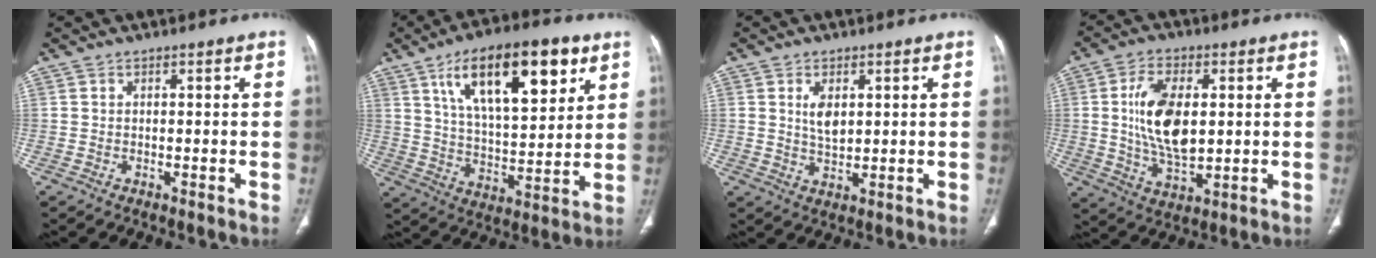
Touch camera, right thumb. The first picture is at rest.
{"total": 21.0, "force": [10.0, 8.5, 16.4], "torque": [-0.230, -0.029, 0.170]}
{"total": 4.4, "force": [1.3, 2.4, 3.4], "torque": [-0.055, -0.011, 0.029]}
{"total": 13.3, "force": [1.5, 7.0, 11.2], "torque": [-0.202, -0.009, 0.032]}